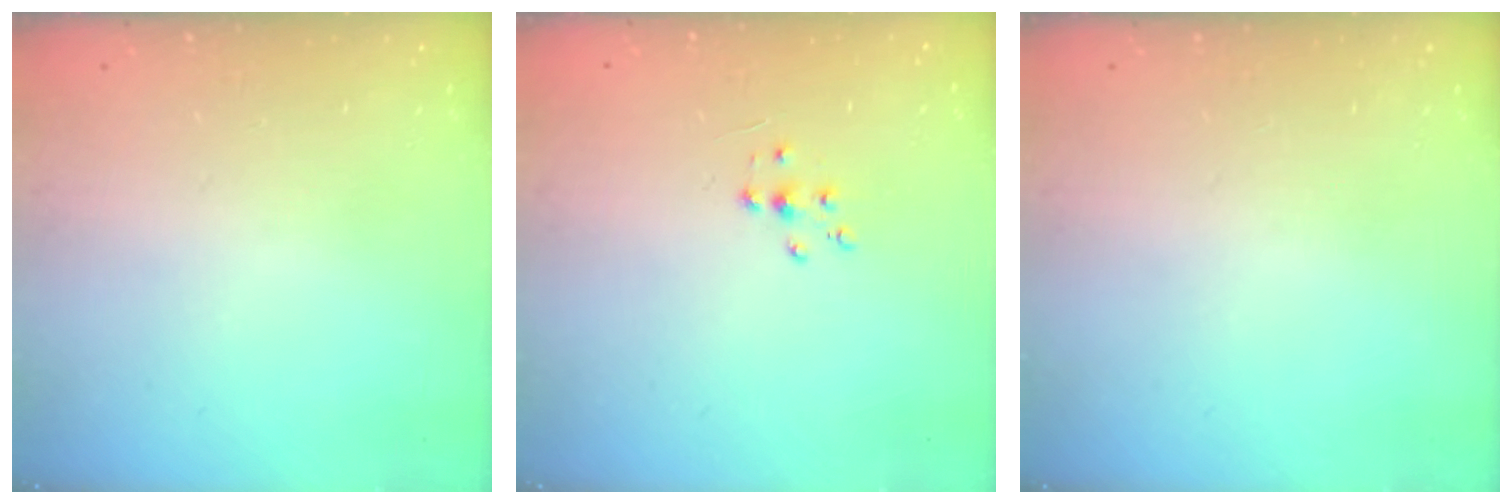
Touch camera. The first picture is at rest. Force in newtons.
{"total": 4.9, "press": 4.8, "slide": 1.0}
{"total": 0.0}